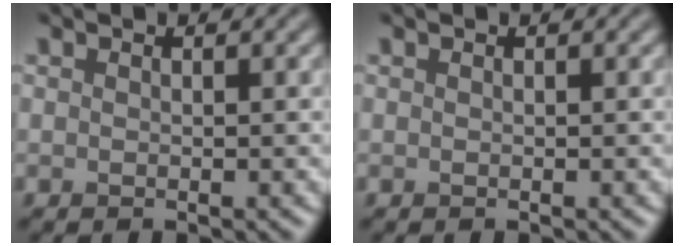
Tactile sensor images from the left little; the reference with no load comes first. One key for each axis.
{"total": 0.0}